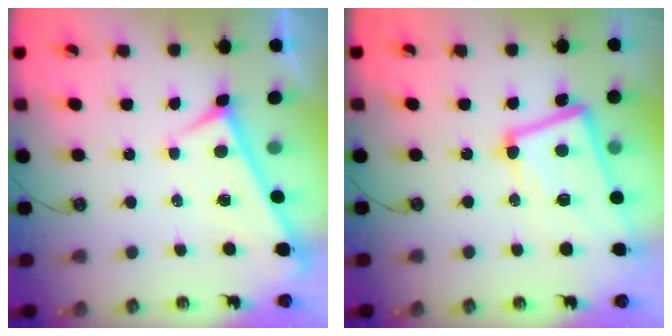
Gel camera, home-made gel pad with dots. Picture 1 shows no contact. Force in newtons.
{"total": 10.9, "press": 10.7, "slide": 2.3}